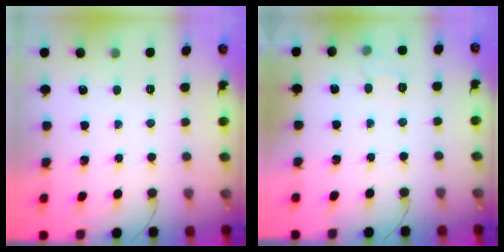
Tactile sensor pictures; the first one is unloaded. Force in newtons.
{"total": 4.5, "press": 4.1, "slide": 1.9}